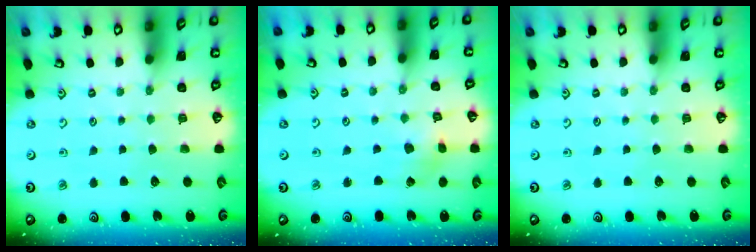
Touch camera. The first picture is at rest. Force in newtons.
{"total": 2.2, "press": 2.2, "slide": 0.4}
{"total": 0.0}